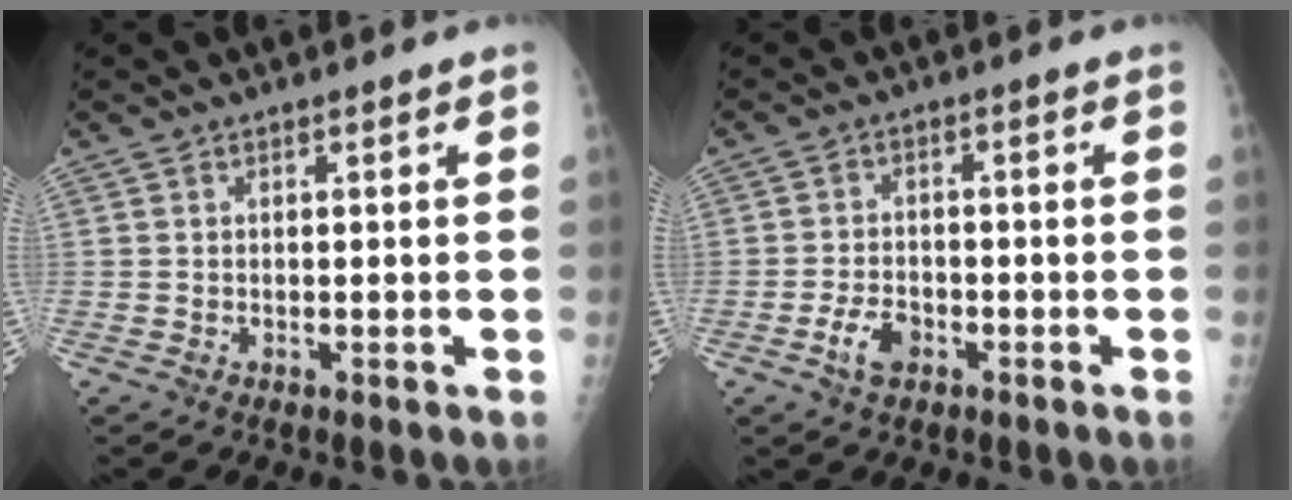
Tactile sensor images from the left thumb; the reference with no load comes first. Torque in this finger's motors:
{"motor_torque": [0.02, 0.04, 0.34, 0.23, 0.01]}